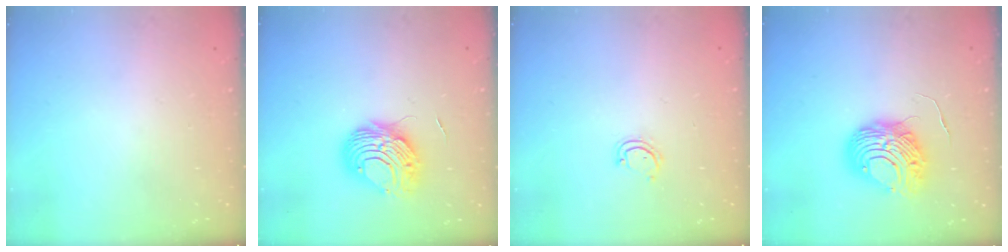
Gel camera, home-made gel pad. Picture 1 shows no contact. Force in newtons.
{"total": 8.7, "press": 8.7, "slide": 0.8}
{"total": 3.3, "press": 3.3, "slide": 0.2}
{"total": 9.7, "press": 9.6, "slide": 1.1}